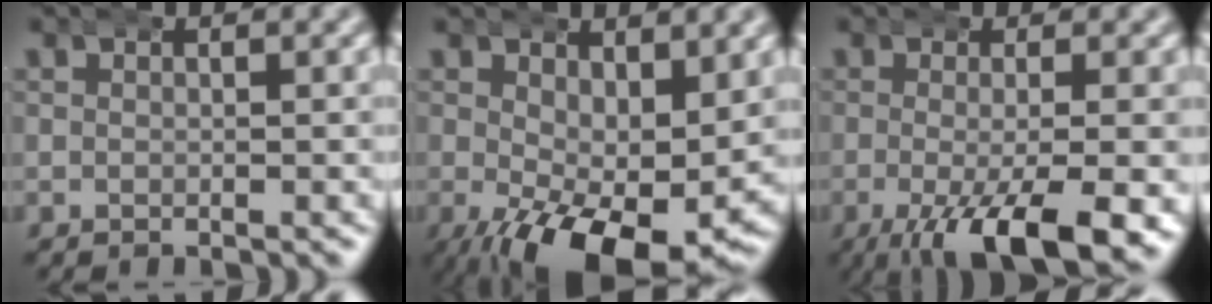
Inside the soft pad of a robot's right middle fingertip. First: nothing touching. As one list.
[{"total": 8.1, "force": [-3.0, 3.3, 6.8], "torque": [-0.115, -0.051, -0.024]}, {"total": 8.5, "force": [-4.6, 2.5, 6.8], "torque": [-0.131, -0.042, -0.052]}]